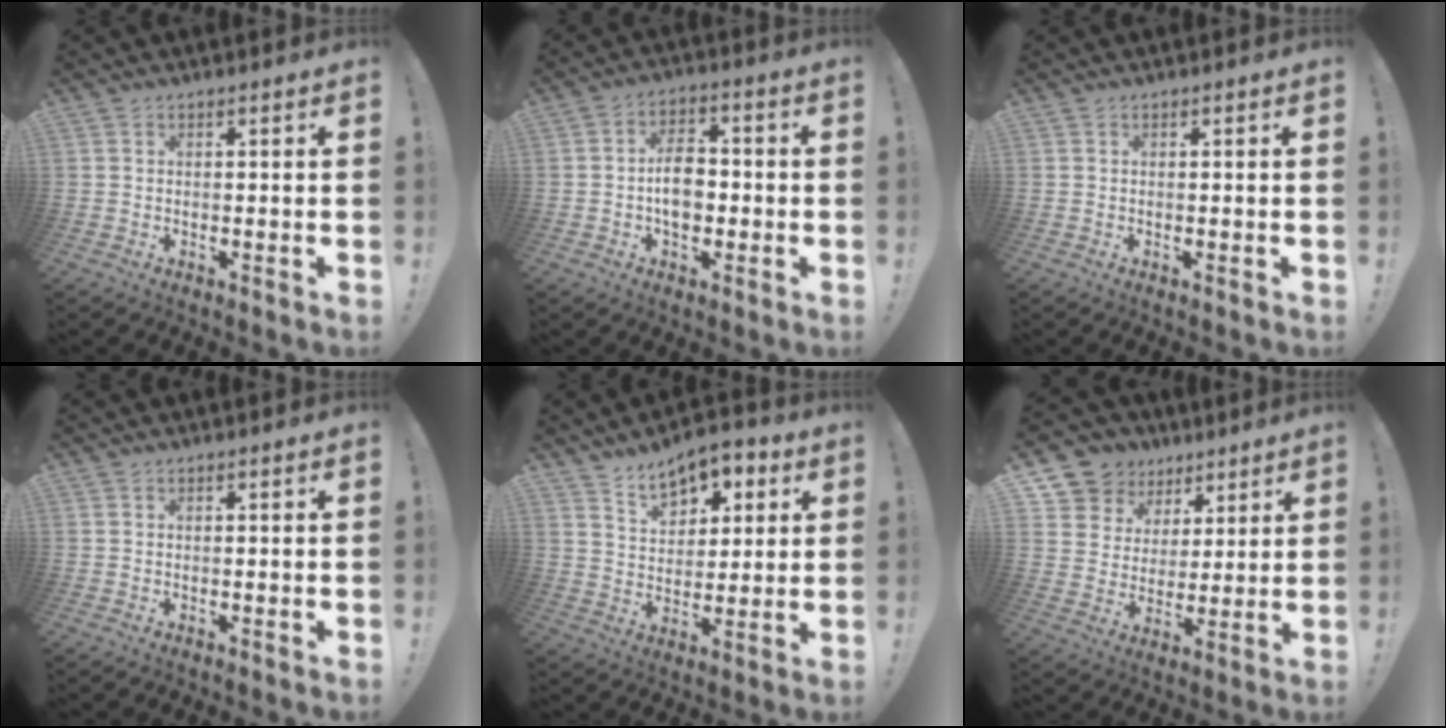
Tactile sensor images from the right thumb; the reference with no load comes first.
{"total": 9.1, "force": [-1.5, 6.3, 6.4], "torque": [-0.109, 0.015, -0.025]}
{"total": 0.0}
{"total": 0.0}
{"total": 10.2, "force": [6.9, 6.0, 4.6], "torque": [-0.072, -0.039, 0.130]}
{"total": 10.0, "force": [5.9, 7.9, 1.8], "torque": [-0.027, -0.046, 0.121]}